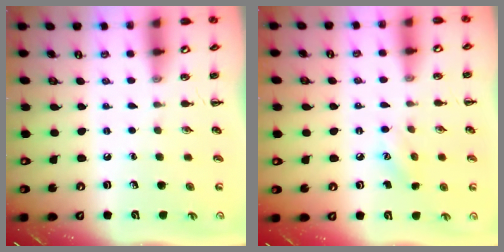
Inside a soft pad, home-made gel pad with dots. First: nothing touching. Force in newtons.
{"total": 6.1, "press": 5.9, "slide": 1.7}